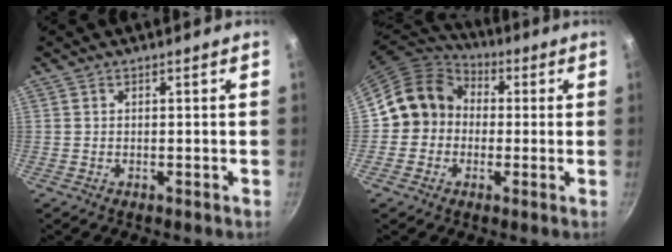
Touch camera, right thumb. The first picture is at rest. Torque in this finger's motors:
{"motor_torque": [-0.12, 0.72, -0.11, 0.20, 0.10]}